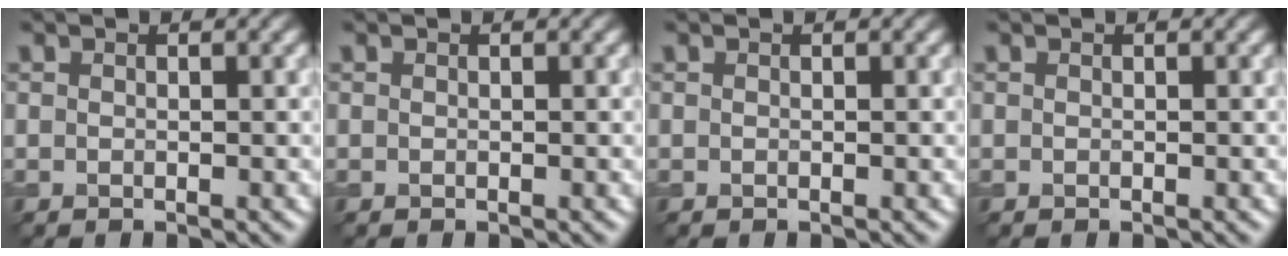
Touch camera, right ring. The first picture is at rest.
{"total": 0.0}
{"total": 0.0}
{"total": 0.0}